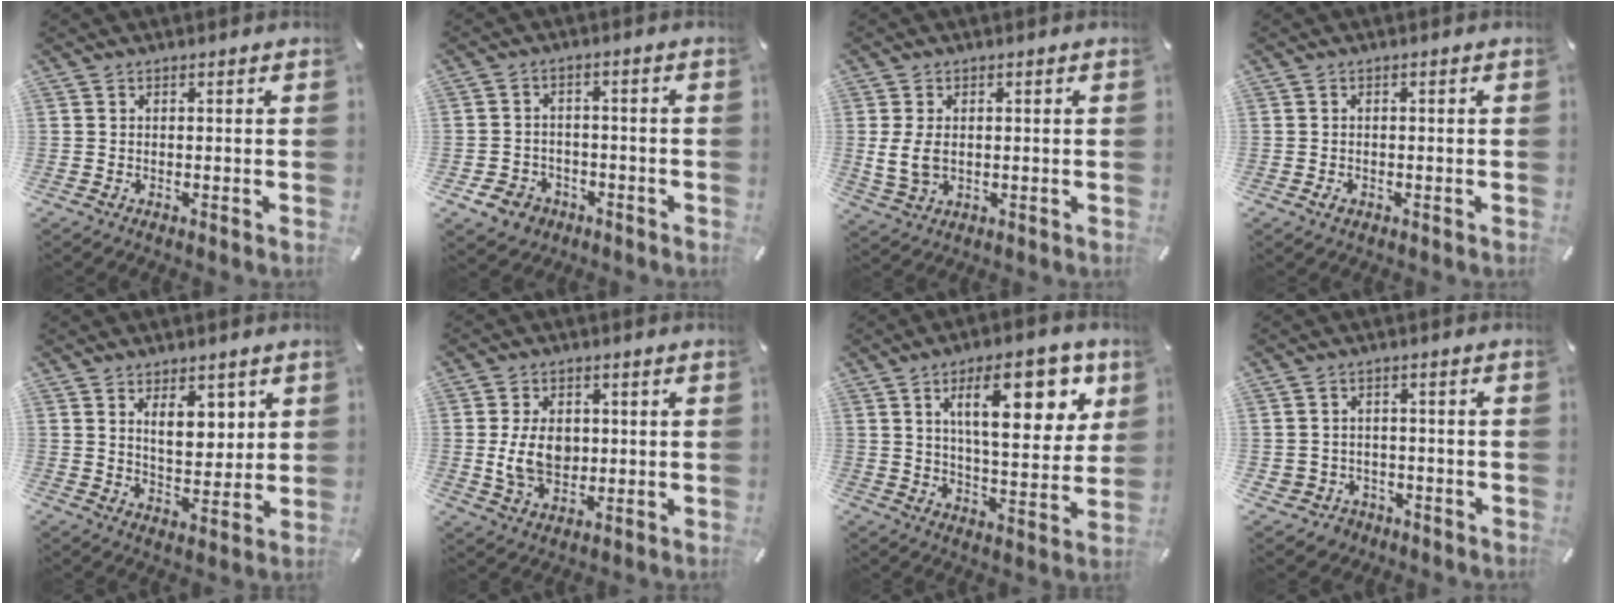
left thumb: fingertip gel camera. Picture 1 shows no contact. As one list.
[{"total": 5.7, "force": [-3.1, 4.6, 1.6], "torque": [-0.035, 0.021, -0.057]}, {"total": 5.5, "force": [0.4, 3.8, 4.0], "torque": [-0.088, 0.000, 0.004]}, {"total": 1.1, "force": [-0.5, 0.7, 0.6], "torque": [-0.011, 0.002, -0.010]}, {"total": 8.8, "force": [4.3, 5.0, 5.8], "torque": [-0.082, -0.014, 0.071]}, {"total": 9.6, "force": [0.3, 7.1, 6.5], "torque": [-0.131, -0.002, 0.003]}, {"total": 19.2, "force": [8.1, 7.7, 15.6], "torque": [-0.236, -0.015, 0.124]}, {"total": 3.9, "force": [-1.8, 3.5, 0.5], "torque": [-0.018, 0.008, -0.035]}]